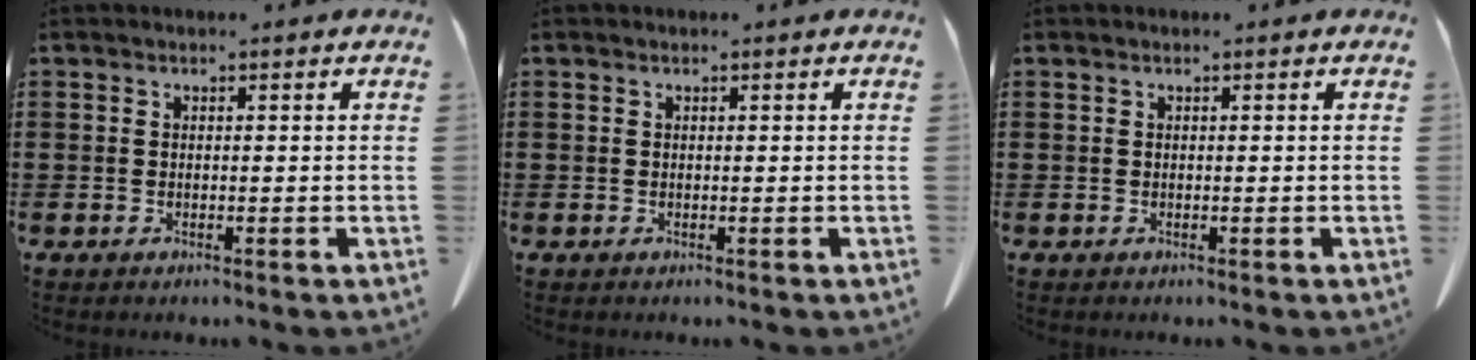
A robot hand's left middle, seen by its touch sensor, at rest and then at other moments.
{"total": 0.0}
{"total": 0.0}